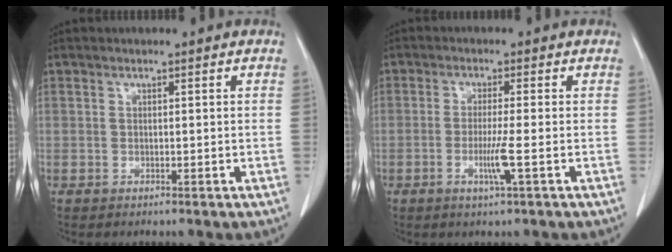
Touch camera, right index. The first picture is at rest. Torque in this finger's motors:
{"motor_torque": [-0.02, 0.17, 0.09, 0.02]}